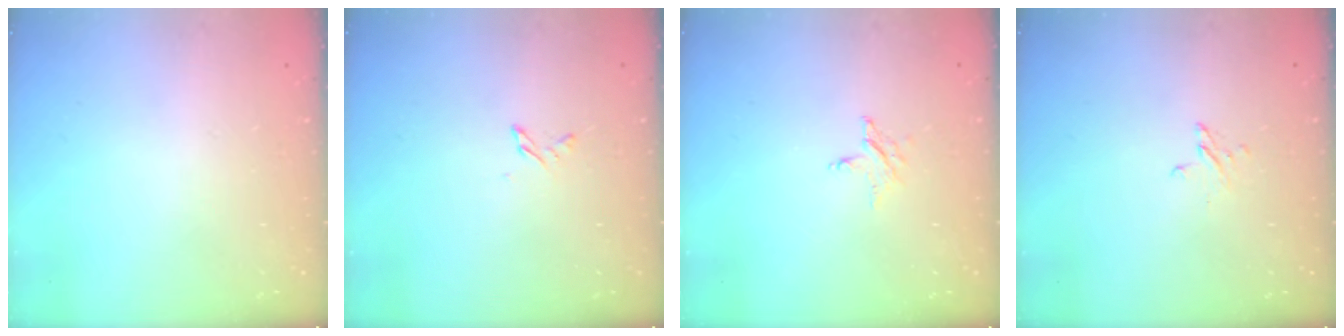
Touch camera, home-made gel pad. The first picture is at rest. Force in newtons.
{"total": 2.6, "press": 2.6, "slide": 0.3}
{"total": 3.1, "press": 3.1, "slide": 0.3}
{"total": 2.4, "press": 2.4, "slide": 0.2}